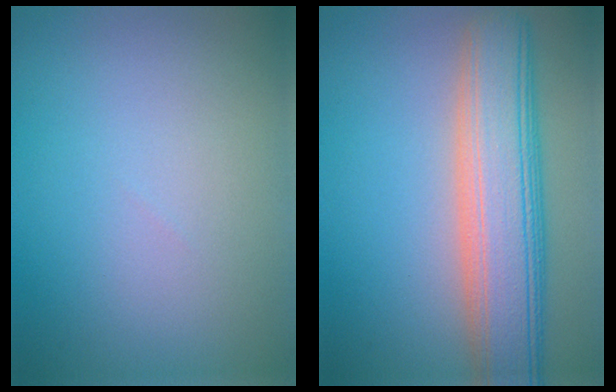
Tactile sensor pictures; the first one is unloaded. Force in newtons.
{"total": 8.6, "press": 8.6, "slide": 0.4}